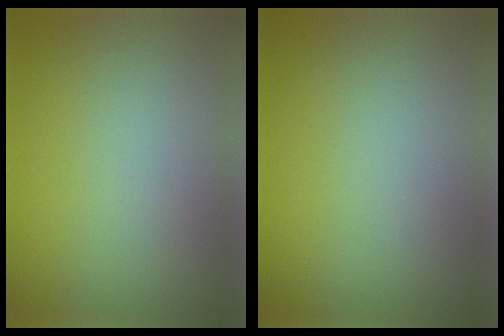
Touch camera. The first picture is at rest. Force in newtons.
{"total": 0.0}